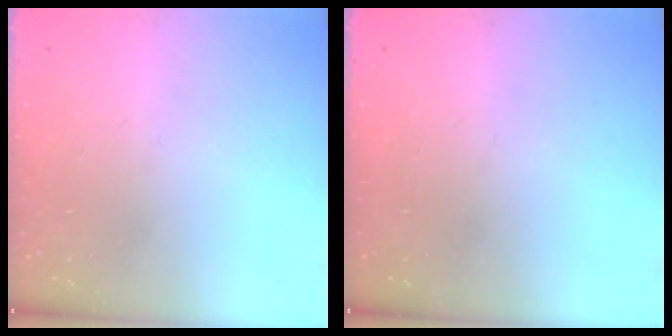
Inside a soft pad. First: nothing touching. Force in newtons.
{"total": 0.0}